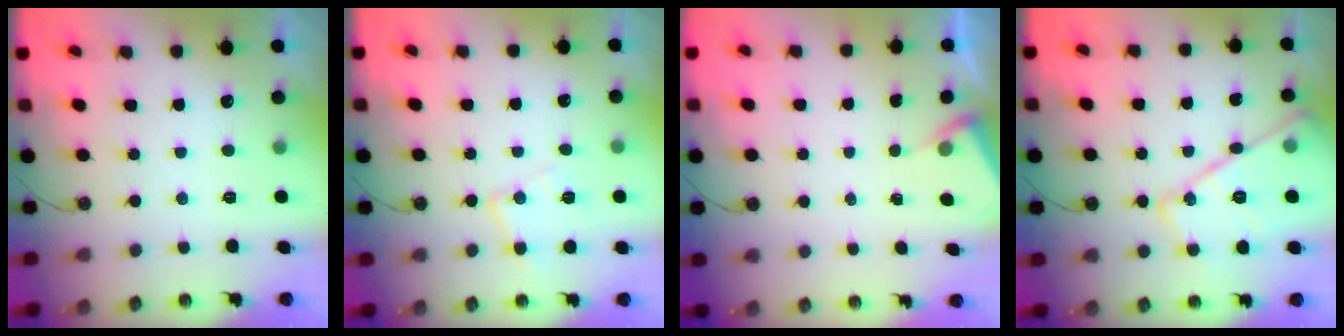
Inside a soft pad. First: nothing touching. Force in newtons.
{"total": 9.6, "press": 9.6, "slide": 0.7}
{"total": 3.0, "press": 3.0, "slide": 0.5}
{"total": 17.2, "press": 17.2, "slide": 1.7}